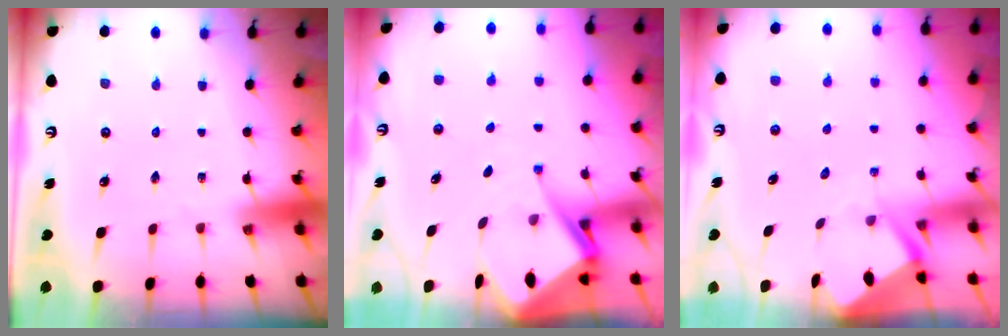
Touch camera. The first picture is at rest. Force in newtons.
{"total": 8.9, "press": 8.9, "slide": 0.7}
{"total": 3.3, "press": 3.3, "slide": 0.3}